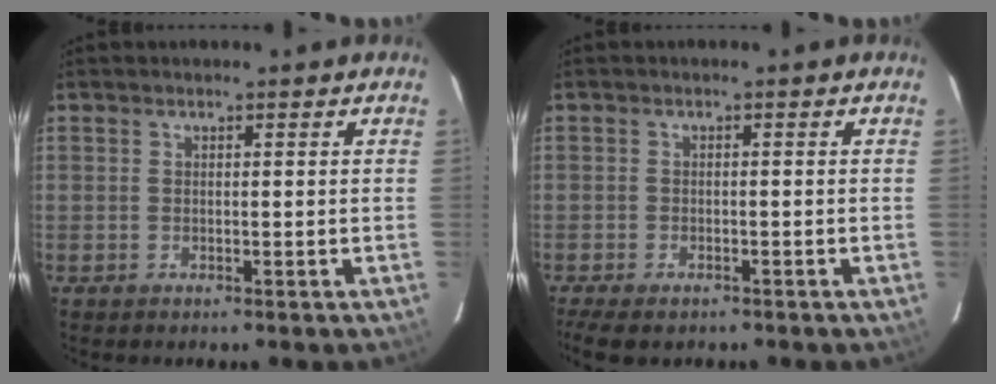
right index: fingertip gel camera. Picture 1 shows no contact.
{"total": 6.3, "force": [-4.6, 2.7, 3.2], "torque": [-0.083, -0.020, -0.079]}